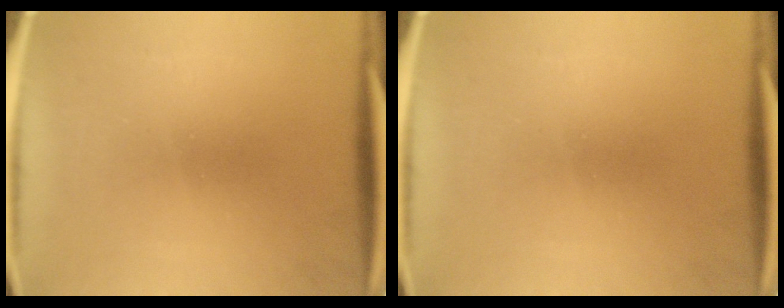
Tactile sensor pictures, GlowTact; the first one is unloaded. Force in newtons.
{"total": 0.0}